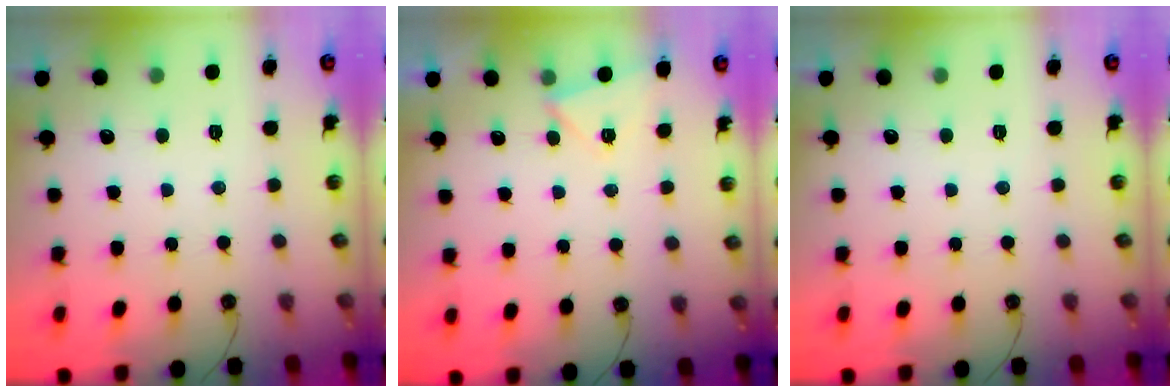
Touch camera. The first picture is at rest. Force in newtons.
{"total": 3.8, "press": 2.8, "slide": 2.6}
{"total": 0.0}